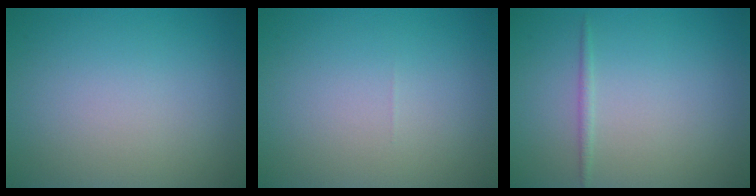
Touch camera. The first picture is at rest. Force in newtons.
{"total": 0.0}
{"total": 0.7, "press": 0.7, "slide": 0.0}